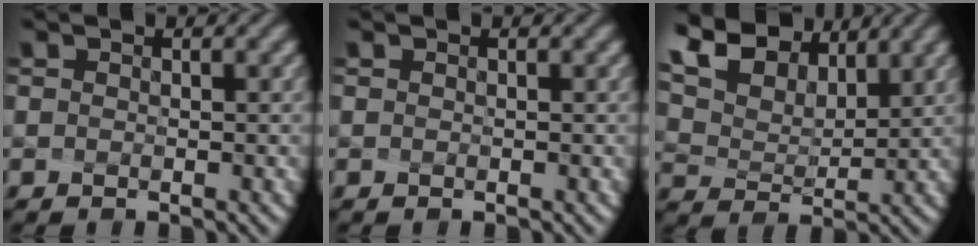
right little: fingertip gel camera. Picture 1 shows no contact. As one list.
[{"total": 0.0}, {"total": 11.2, "force": [7.8, 5.9, 5.3], "torque": [-0.146, 0.020, 0.146]}]